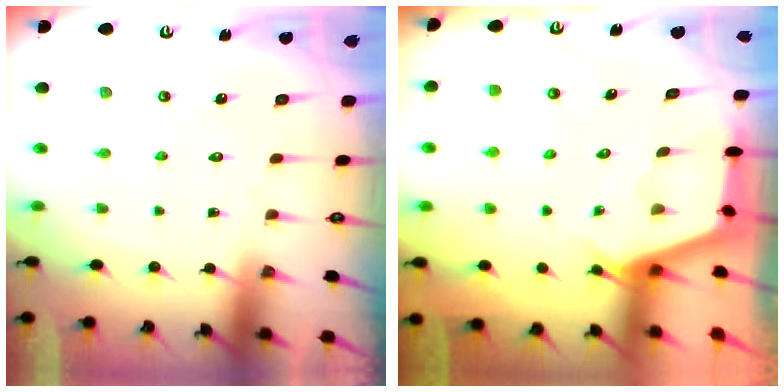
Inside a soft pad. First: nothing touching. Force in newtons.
{"total": 2.5, "press": 2.5, "slide": 0.4}